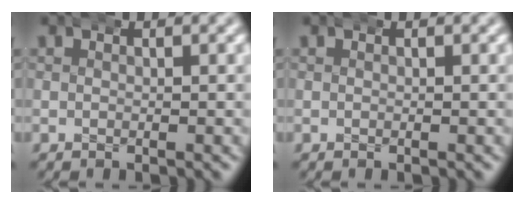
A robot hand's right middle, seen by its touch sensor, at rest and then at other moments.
{"total": 0.0}